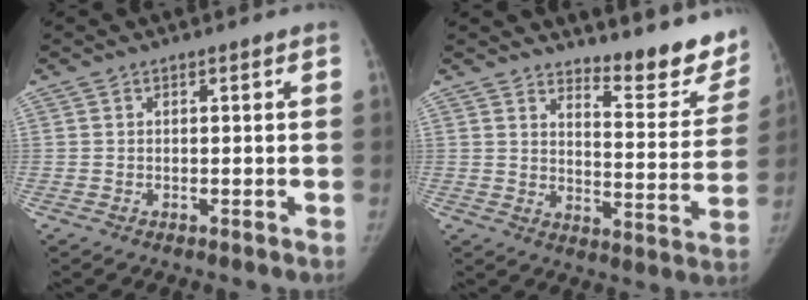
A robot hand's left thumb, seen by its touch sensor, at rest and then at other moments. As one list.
[{"total": 14.2, "force": [12.7, 3.6, 5.2], "torque": [-0.029, -0.127, 0.156]}]